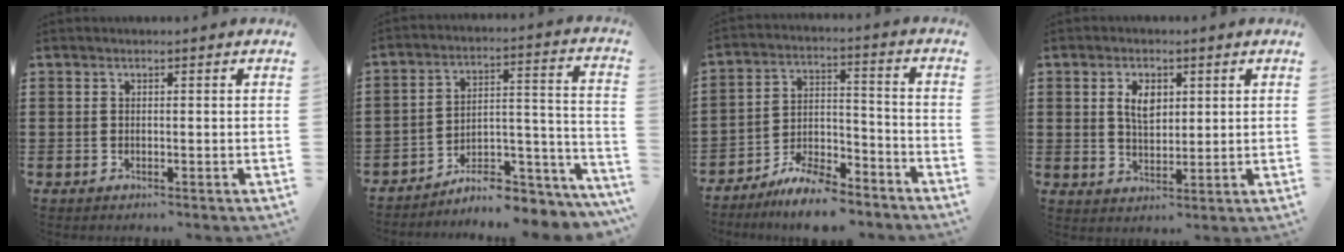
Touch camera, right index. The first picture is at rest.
{"total": 7.2, "force": [-6.3, 1.9, 3.0], "torque": [-0.039, 0.009, -0.118]}
{"total": 8.4, "force": [-7.9, 1.5, 2.5], "torque": [-0.041, 0.023, -0.149]}
{"total": 4.4, "force": [1.4, 2.4, 3.4], "torque": [-0.066, 0.006, 0.022]}